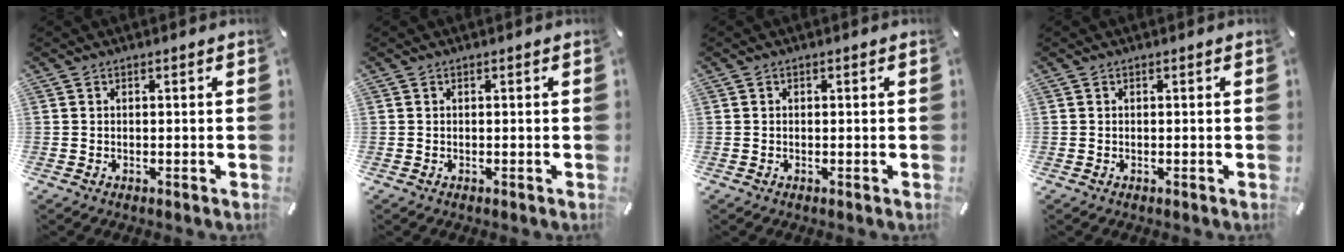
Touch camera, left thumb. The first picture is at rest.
{"total": 0.0}
{"total": 0.0}
{"total": 0.0}